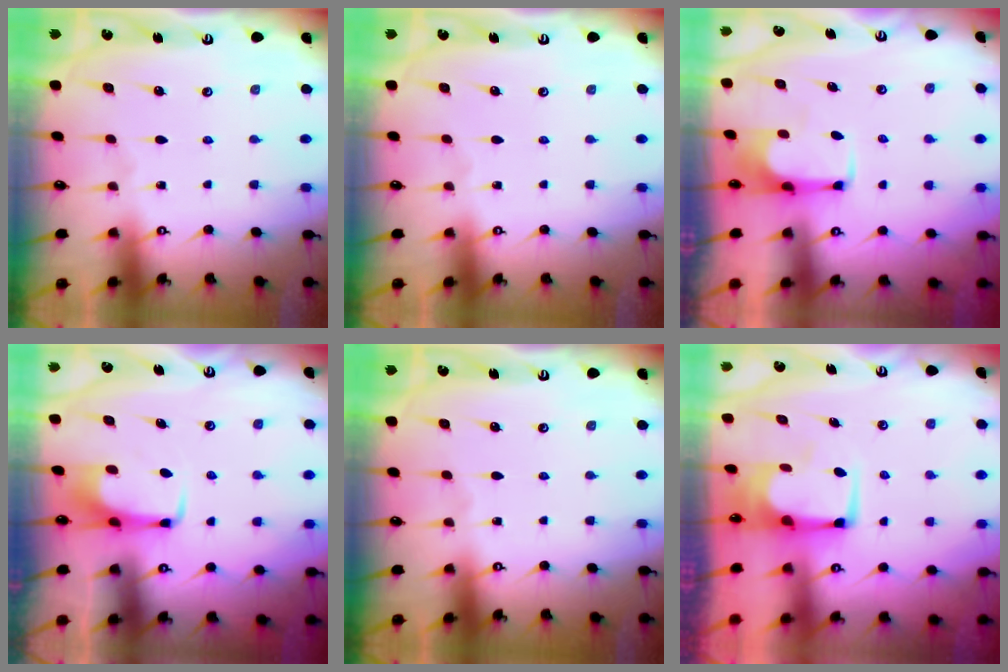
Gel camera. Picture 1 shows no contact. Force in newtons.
{"total": 0.0}
{"total": 3.9, "press": 3.7, "slide": 1.1}
{"total": 2.9, "press": 2.8, "slide": 0.4}
{"total": 0.0}
{"total": 3.7, "press": 3.7, "slide": 0.3}